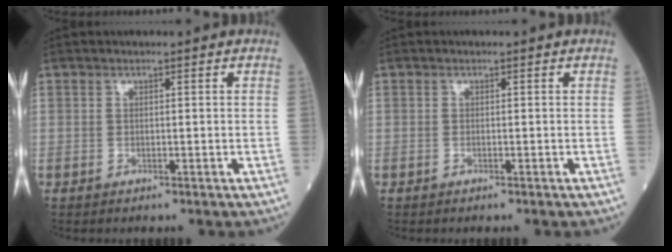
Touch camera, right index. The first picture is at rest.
{"total": 0.0}